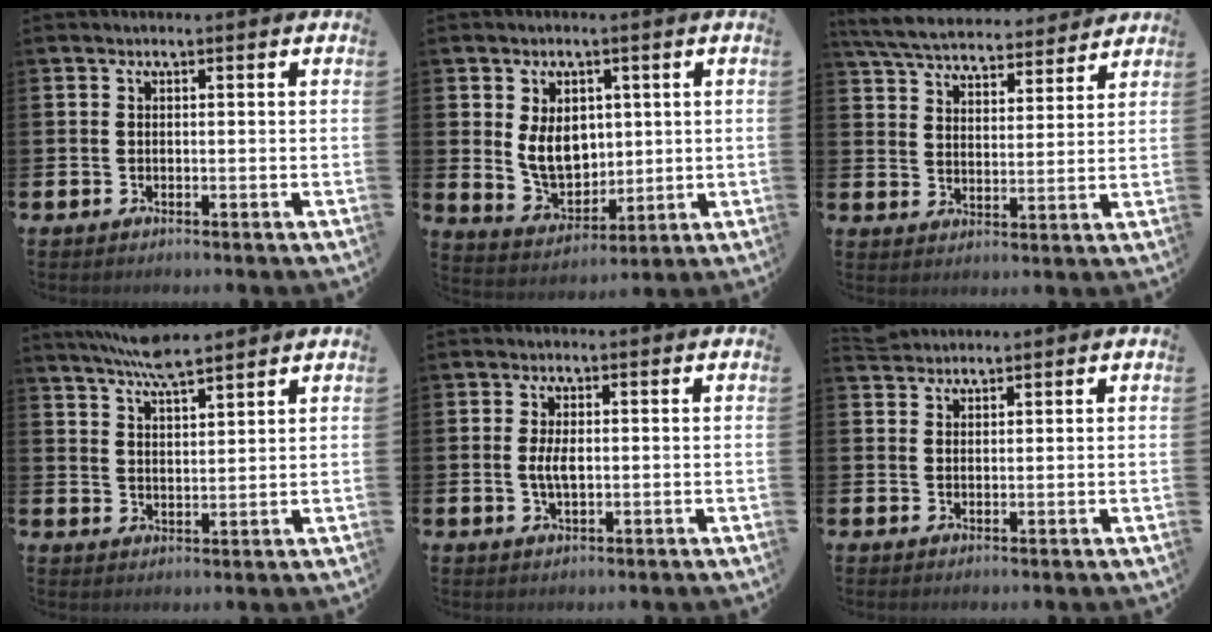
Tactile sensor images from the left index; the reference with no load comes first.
{"total": 6.1, "force": [1.3, 4.6, 3.8], "torque": [-0.062, 0.004, 0.021]}
{"total": 6.5, "force": [6.2, 1.4, 1.1], "torque": [-0.049, -0.038, 0.111]}
{"total": 6.1, "force": [5.8, 0.4, 1.6], "torque": [-0.048, -0.027, 0.106]}
{"total": 3.3, "force": [0.0, 1.5, 2.9], "torque": [-0.051, 0.003, -0.003]}
{"total": 2.3, "force": [2.2, 0.6, -0.1], "torque": [0.009, -0.008, 0.040]}